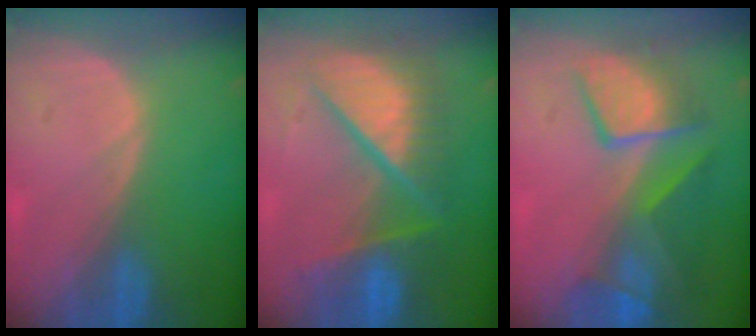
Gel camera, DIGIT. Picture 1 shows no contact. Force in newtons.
{"total": 10.8, "press": 10.7, "slide": 1.3}
{"total": 10.0, "press": 8.6, "slide": 5.1}